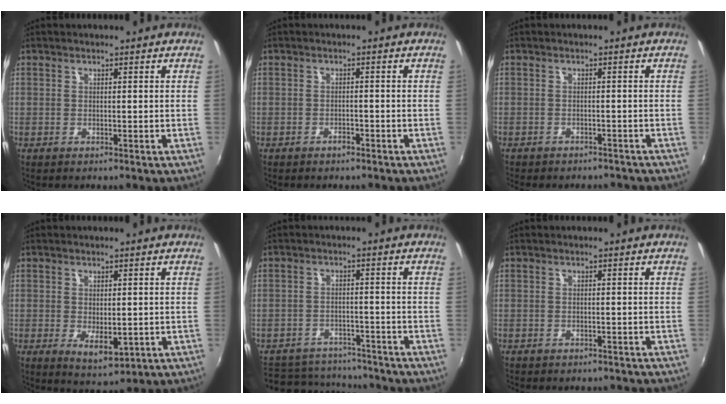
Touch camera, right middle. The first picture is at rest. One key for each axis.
{"total": 1.6, "fx": -1.3, "fy": 0.7, "fz": 0.4, "tx": -0.009, "ty": 0.000, "tz": -0.021}
{"total": 6.2, "fx": -5.6, "fy": 2.1, "fz": 2.0, "tx": -0.048, "ty": -0.015, "tz": -0.074}
{"total": 5.0, "fx": -1.0, "fy": 2.6, "fz": 4.1, "tx": -0.067, "ty": -0.017, "tz": -0.009}
{"total": 13.6, "fx": -11.9, "fy": 5.5, "fz": 3.8, "tx": -0.099, "ty": 0.020, "tz": -0.164}
{"total": 3.9, "fx": -3.5, "fy": 1.3, "fz": 1.1, "tx": -0.028, "ty": -0.012, "tz": -0.046}